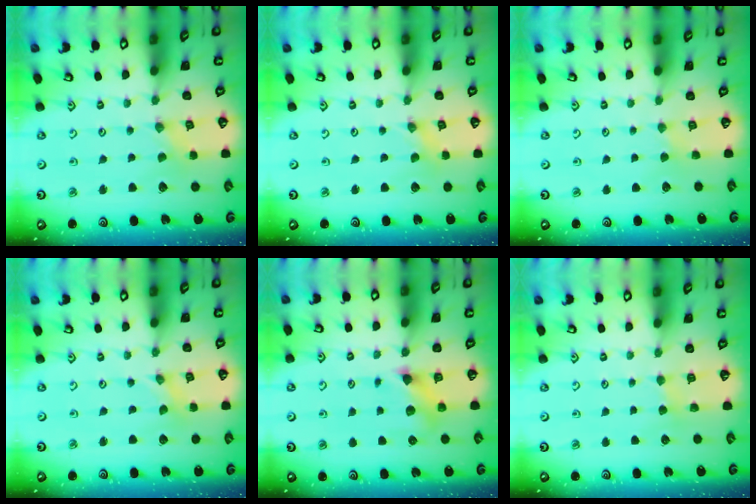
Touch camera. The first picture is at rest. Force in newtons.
{"total": 0.0}
{"total": 1.7, "press": 1.6, "slide": 0.3}
{"total": 0.0}
{"total": 6.9, "press": 6.8, "slide": 0.7}
{"total": 3.3, "press": 3.2, "slide": 0.5}